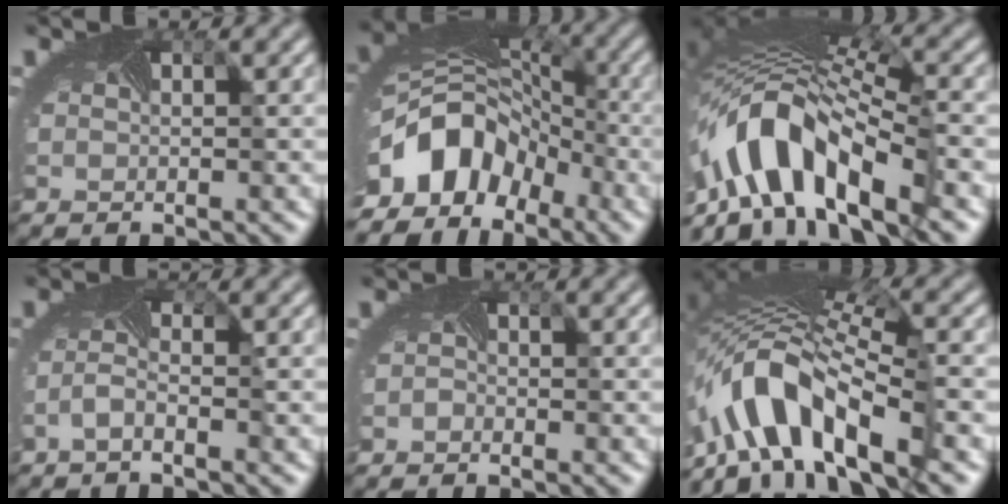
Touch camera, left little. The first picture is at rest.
{"total": 11.4, "force": [-5.9, 8.0, 5.7], "torque": [-0.123, -0.035, -0.104]}
{"total": 12.0, "force": [-4.5, 5.5, 9.7], "torque": [-0.181, 0.006, -0.082]}
{"total": 1.5, "force": [-1.2, -0.2, 1.0], "torque": [-0.032, -0.002, -0.030]}
{"total": 0.7, "force": [-0.7, 0.0, -0.3], "torque": [-0.003, -0.007, -0.015]}
{"total": 11.1, "force": [-5.1, 4.4, 8.8], "torque": [-0.168, 0.008, -0.101]}